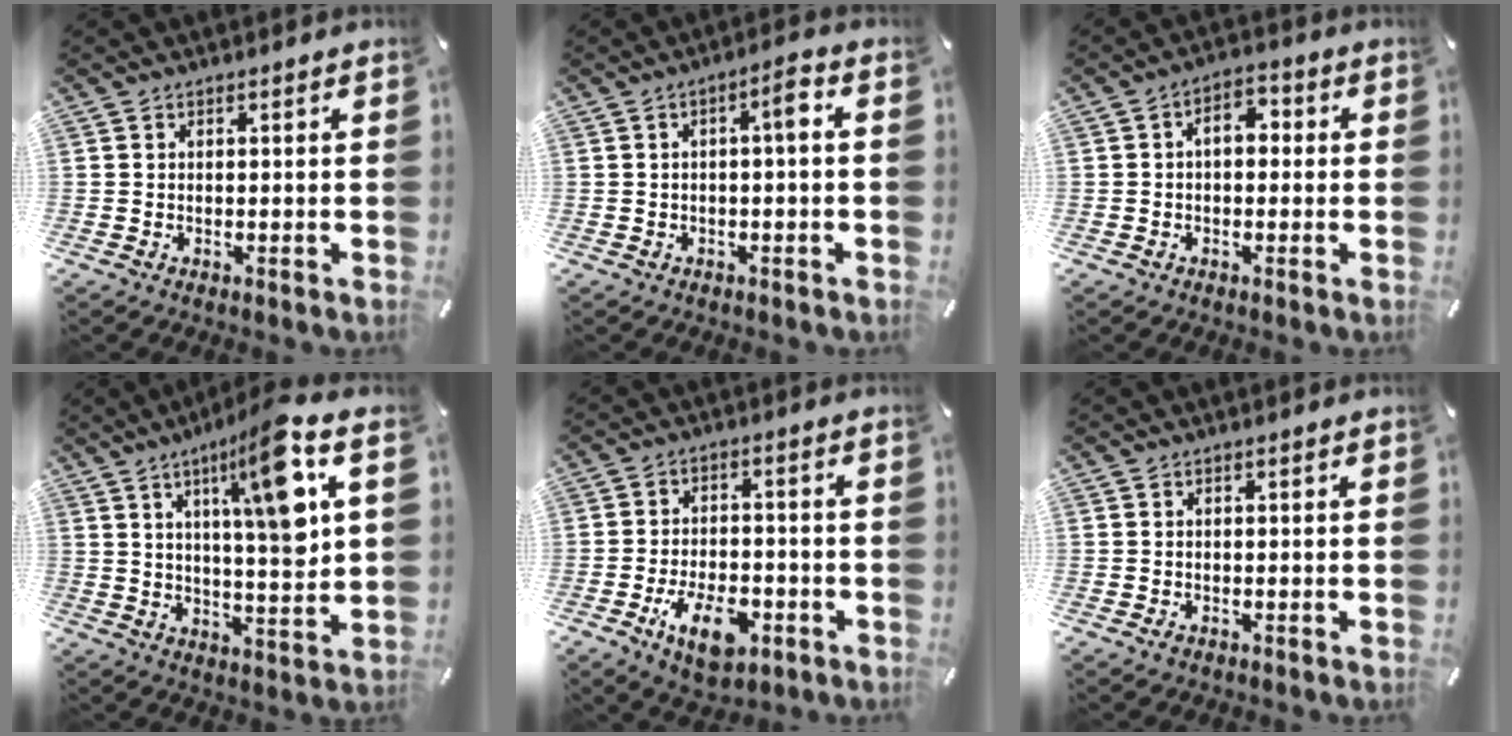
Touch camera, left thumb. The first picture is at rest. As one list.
[{"total": 4.1, "force": [-0.1, 1.0, 4.0], "torque": [-0.067, 0.009, -0.008]}, {"total": 5.3, "force": [-0.2, 3.4, 4.0], "torque": [-0.061, 0.011, -0.010]}, {"total": 15.1, "force": [6.7, 2.7, 13.3], "torque": [-0.201, -0.029, 0.099]}, {"total": 10.4, "force": [-4.6, 5.8, 7.4], "torque": [-0.124, 0.012, -0.081]}, {"total": 0.7, "force": [-0.4, 0.4, 0.4], "torque": [-0.007, -0.001, -0.008]}]